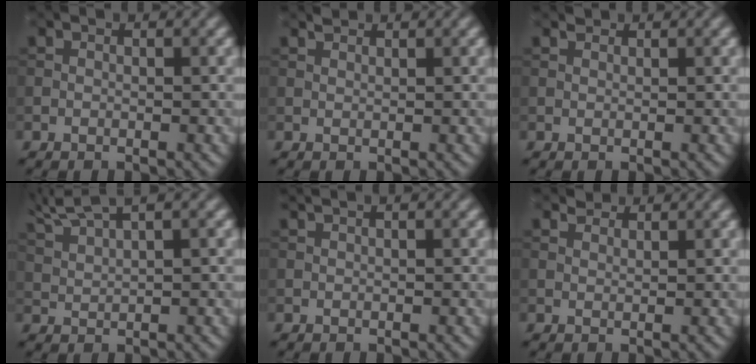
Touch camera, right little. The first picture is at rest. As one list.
[{"total": 0.7, "force": [0.7, 0.1, 0.1], "torque": [-0.005, 0.000, 0.015]}, {"total": 0.6, "force": [0.6, 0.1, 0.1], "torque": [-0.004, 0.000, 0.012]}, {"total": 4.8, "force": [3.9, 0.8, 2.8], "torque": [-0.069, 0.017, 0.070]}, {"total": 1.0, "force": [0.8, 0.3, 0.6], "torque": [-0.012, 0.002, 0.007]}, {"total": 1.2, "force": [1.2, 0.4, 0.2], "torque": [-0.009, 0.000, 0.022]}]